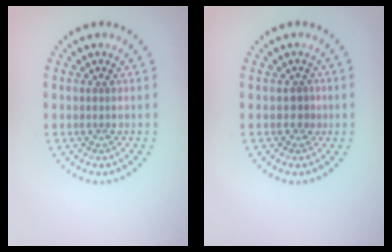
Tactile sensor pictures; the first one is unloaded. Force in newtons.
{"total": 1.1, "press": 0.9, "slide": 0.6}